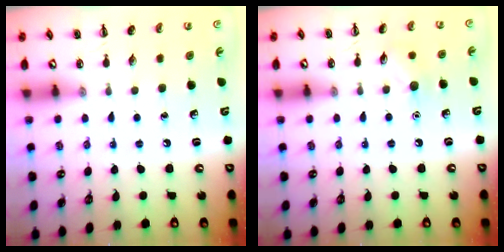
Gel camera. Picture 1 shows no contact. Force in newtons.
{"total": 6.5, "press": 6.3, "slide": 1.7}